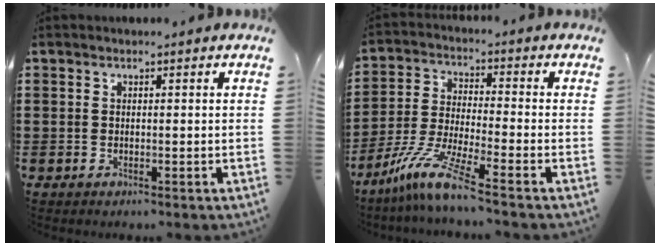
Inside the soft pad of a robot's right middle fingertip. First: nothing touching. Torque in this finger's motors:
{"motor_torque": [2.14, 0.00, 0.47, 0.21]}